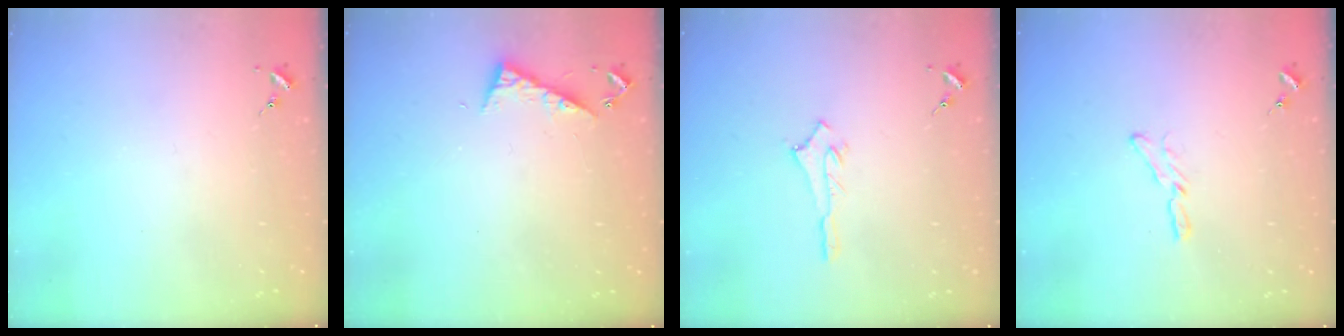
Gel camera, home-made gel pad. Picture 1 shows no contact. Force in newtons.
{"total": 7.2, "press": 7.1, "slide": 0.6}
{"total": 2.6, "press": 2.6, "slide": 0.4}
{"total": 5.3, "press": 5.2, "slide": 0.6}